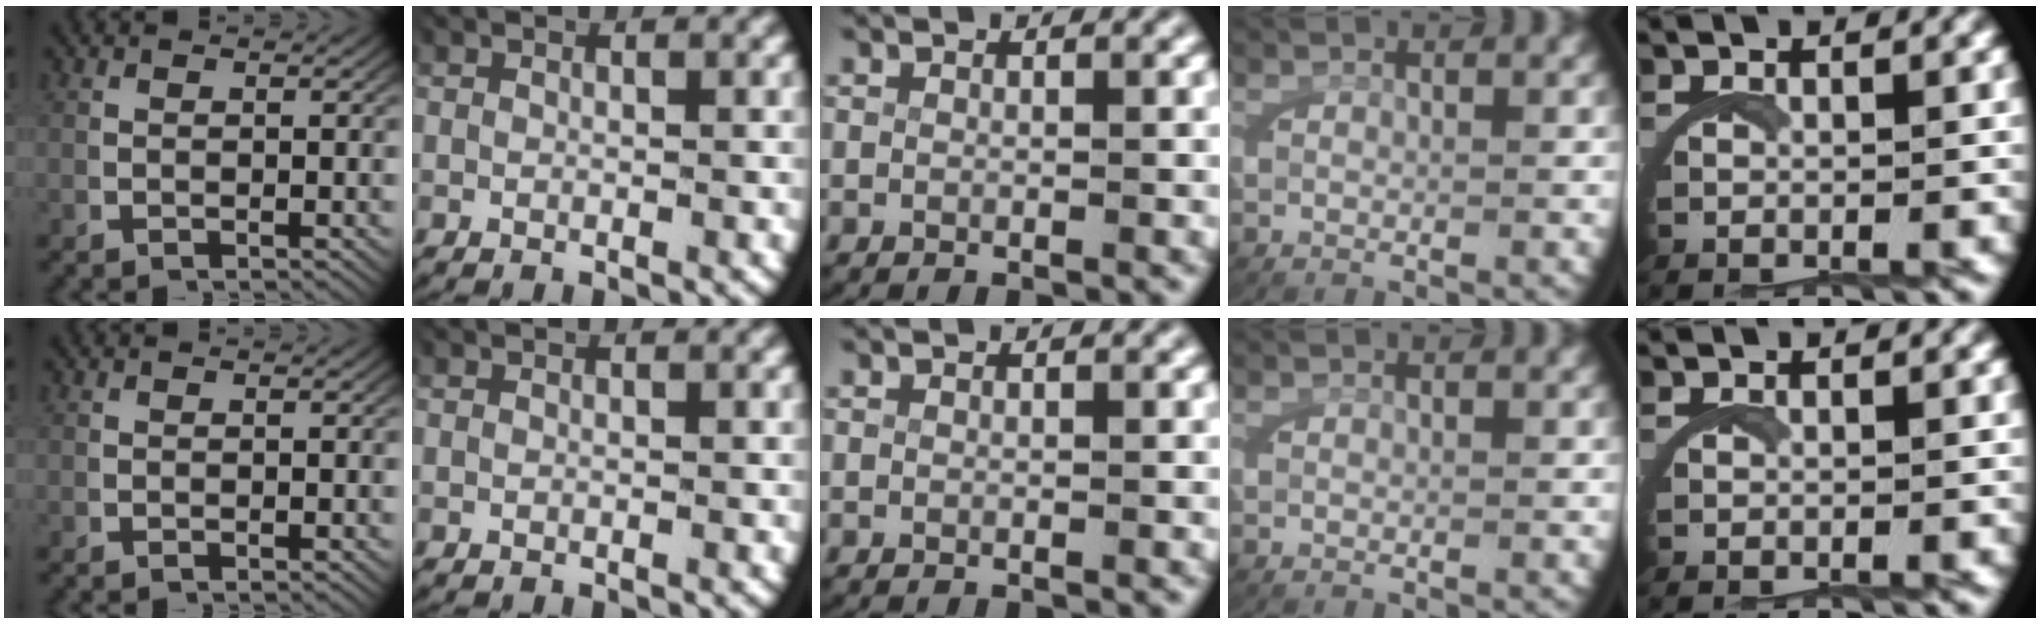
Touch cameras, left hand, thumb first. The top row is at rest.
{}